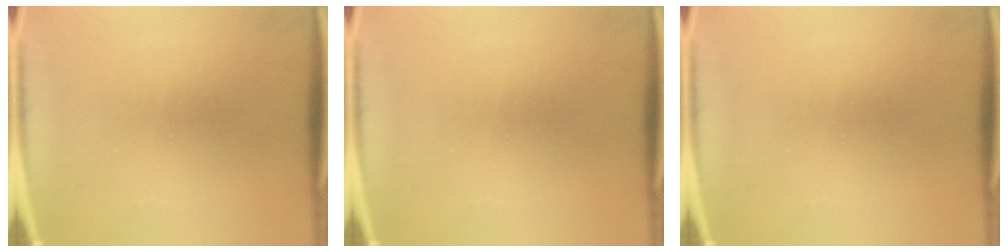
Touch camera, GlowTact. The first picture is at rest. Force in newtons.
{"total": 0.0}
{"total": 0.0}